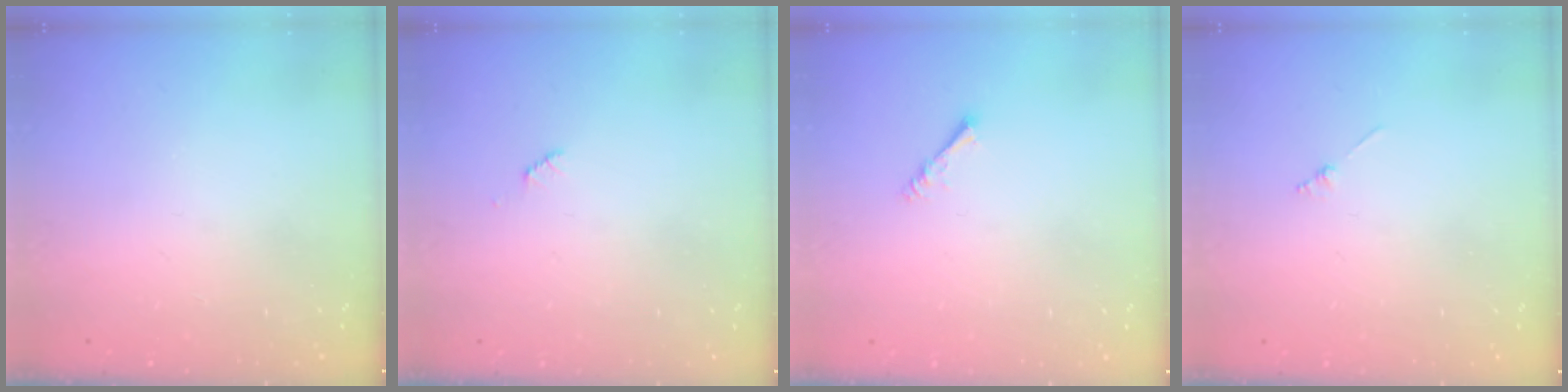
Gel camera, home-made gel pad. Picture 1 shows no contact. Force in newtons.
{"total": 2.5, "press": 2.5, "slide": 0.4}
{"total": 1.6, "press": 1.5, "slide": 0.3}
{"total": 0.8, "press": 0.8, "slide": 0.2}